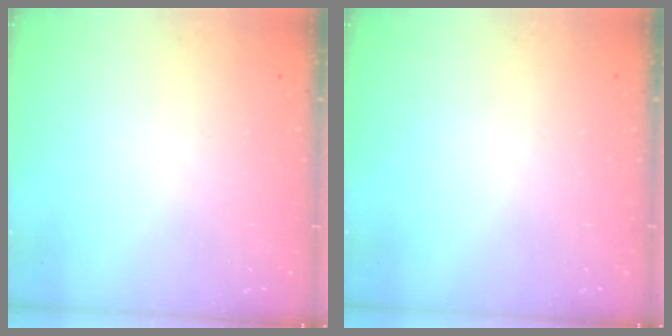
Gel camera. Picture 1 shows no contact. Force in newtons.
{"total": 0.0}